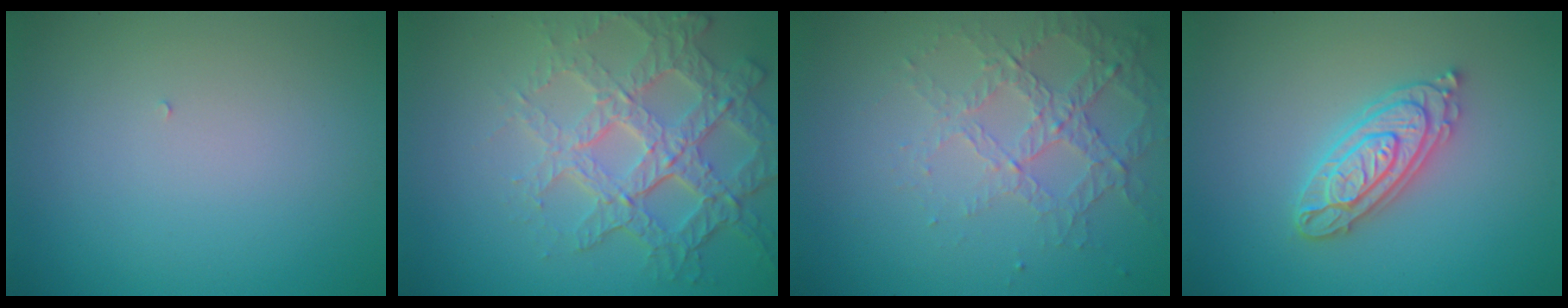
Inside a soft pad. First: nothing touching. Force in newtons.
{"total": 6.8, "press": 5.0, "slide": 4.7}
{"total": 4.2, "press": 2.9, "slide": 3.1}
{"total": 4.3, "press": 4.2, "slide": 0.7}